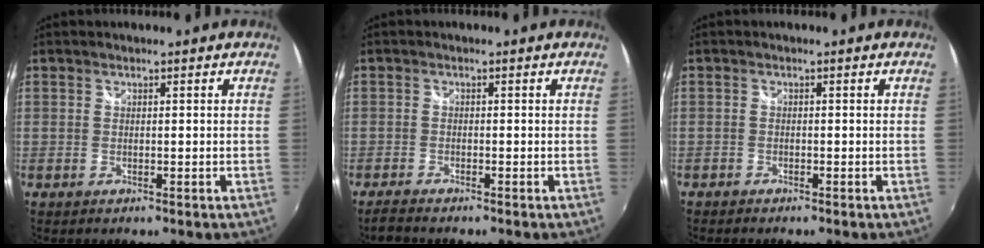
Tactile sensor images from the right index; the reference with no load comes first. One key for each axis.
{"total": 2.5, "fx": -2.4, "fy": 0.3, "fz": 0.8, "tx": -0.022, "ty": -0.014, "tz": -0.045}
{"total": 1.4, "fx": -1.3, "fy": 0.5, "fz": 0.0, "tx": -0.006, "ty": -0.006, "tz": -0.025}